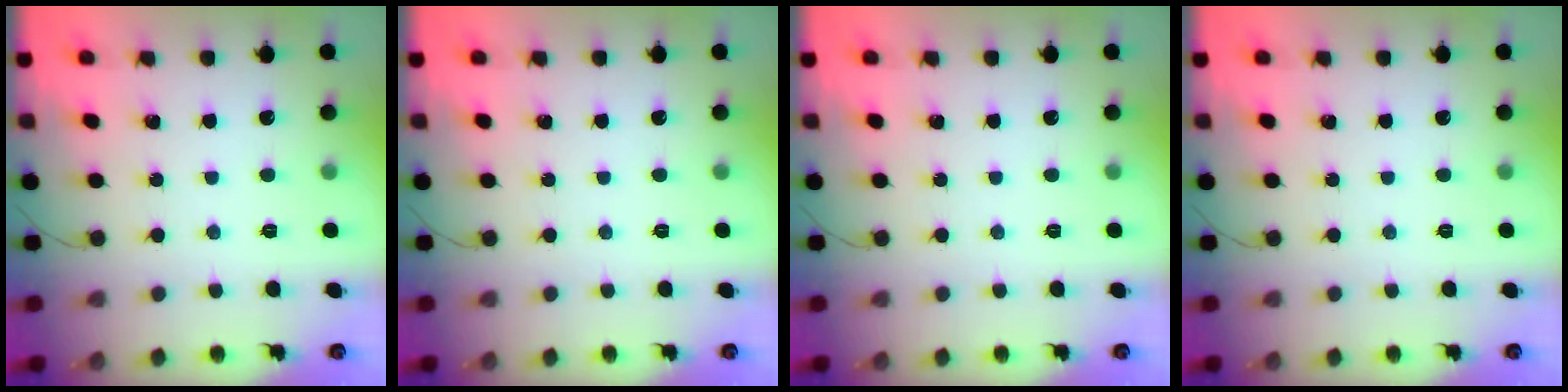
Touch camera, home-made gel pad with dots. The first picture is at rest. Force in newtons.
{"total": 0.0}
{"total": 0.0}
{"total": 0.0}